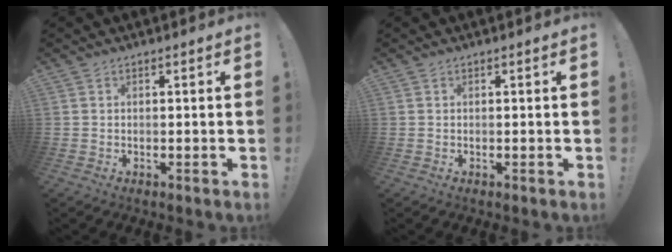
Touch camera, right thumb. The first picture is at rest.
{"total": 0.0}